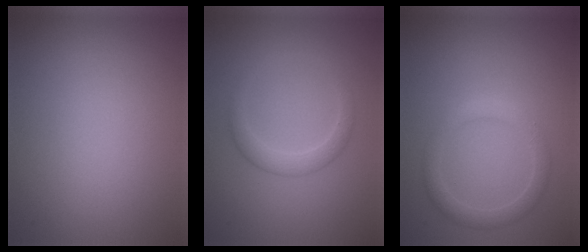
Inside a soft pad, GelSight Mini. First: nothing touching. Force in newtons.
{"total": 1.9, "press": 1.9, "slide": 0.1}
{"total": 2.1, "press": 2.1, "slide": 0.1}